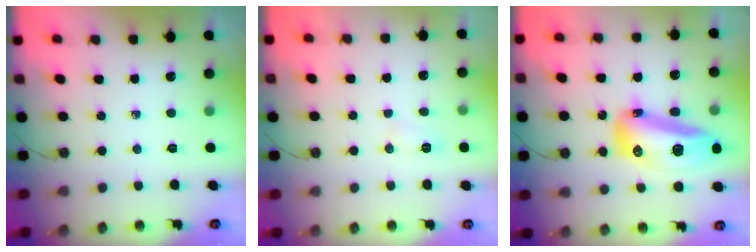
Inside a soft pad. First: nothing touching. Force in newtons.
{"total": 5.3, "press": 5.2, "slide": 0.6}
{"total": 19.4, "press": 19.2, "slide": 2.8}